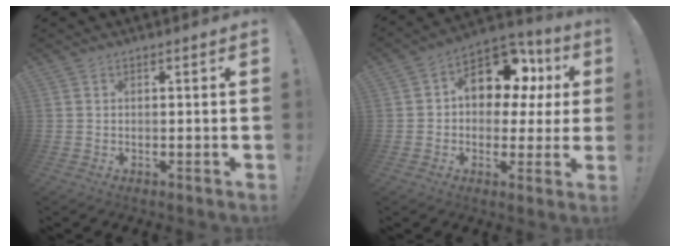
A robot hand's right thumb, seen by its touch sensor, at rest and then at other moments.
{"total": 14.7, "force": [5.6, 9.7, 9.5], "torque": [-0.139, -0.023, 0.101]}